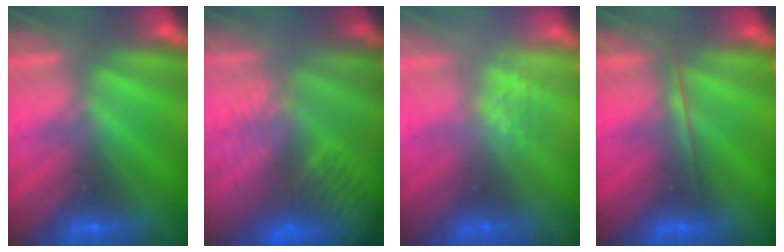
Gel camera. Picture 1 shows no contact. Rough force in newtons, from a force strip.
{"total": 6.6}
{"total": 2.8}
{"total": 1.7}